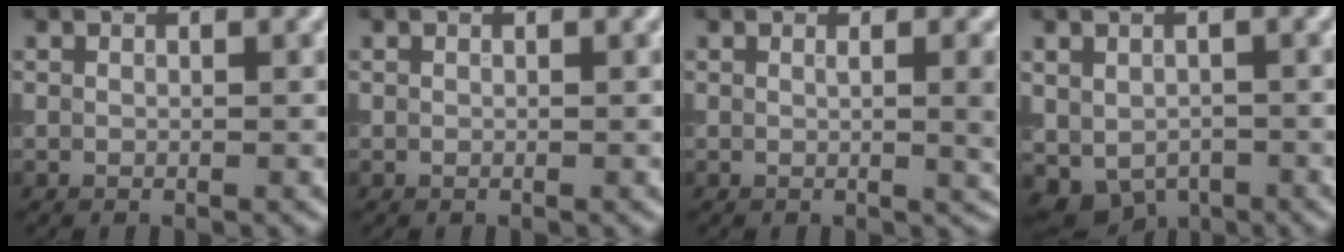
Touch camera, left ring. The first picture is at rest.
{"total": 0.0}
{"total": 3.2, "force": [0.3, 1.0, 3.0], "torque": [-0.031, 0.000, 0.003]}
{"total": 4.5, "force": [-1.5, 3.4, 2.5], "torque": [-0.043, -0.021, -0.006]}